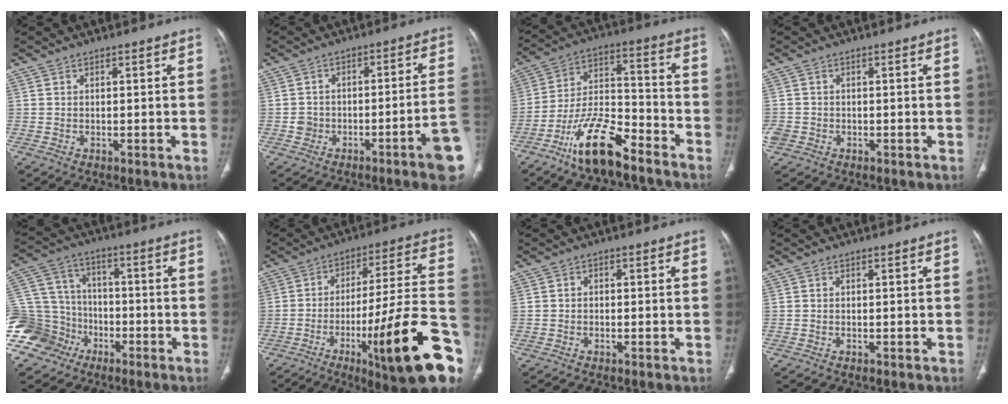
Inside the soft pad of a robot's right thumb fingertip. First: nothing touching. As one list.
[{"total": 10.3, "force": [-4.6, 2.4, 8.9], "torque": [-0.111, 0.044, -0.062]}, {"total": 14.9, "force": [-10.2, 5.2, 9.5], "torque": [-0.172, 0.072, -0.190]}, {"total": 2.8, "force": [-0.7, 2.5, 1.0], "torque": [-0.019, 0.009, -0.010]}, {"total": 16.6, "force": [-7.9, 13.6, 5.1], "torque": [-0.105, 0.063, -0.138]}, {"total": 26.2, "force": [-11.0, 4.4, 23.4], "torque": [-0.295, 0.050, -0.158]}, {"total": 0.8, "force": [-0.1, 0.7, 0.4], "torque": [-0.002, 0.004, -0.003]}, {"total": 0.0}]